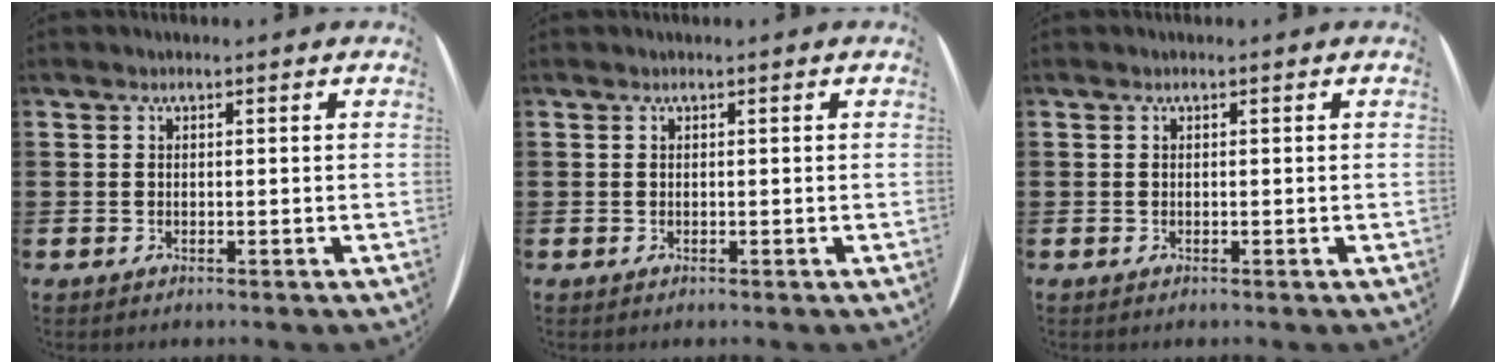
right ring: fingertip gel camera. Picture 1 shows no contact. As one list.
[{"total": 0.0}, {"total": 0.0}]